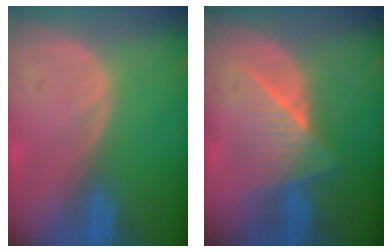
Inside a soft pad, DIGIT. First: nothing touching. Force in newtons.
{"total": 6.5, "press": 6.3, "slide": 1.5}